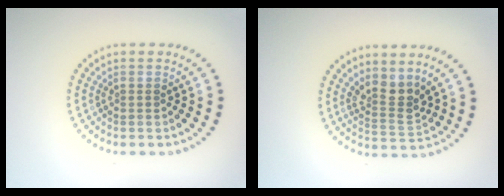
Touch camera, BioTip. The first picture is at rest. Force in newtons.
{"total": 2.8, "press": 2.1, "slide": 1.8}